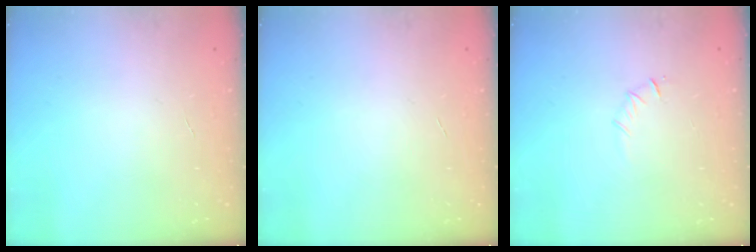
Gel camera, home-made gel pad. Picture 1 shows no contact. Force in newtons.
{"total": 0.0}
{"total": 4.0, "press": 3.9, "slide": 1.1}